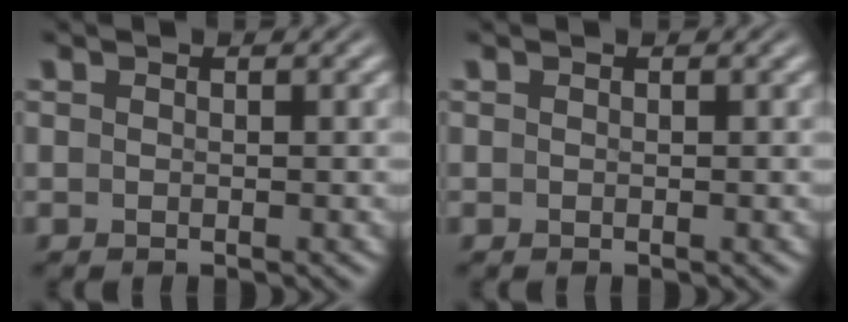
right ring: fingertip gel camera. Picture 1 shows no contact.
{"total": 0.0}